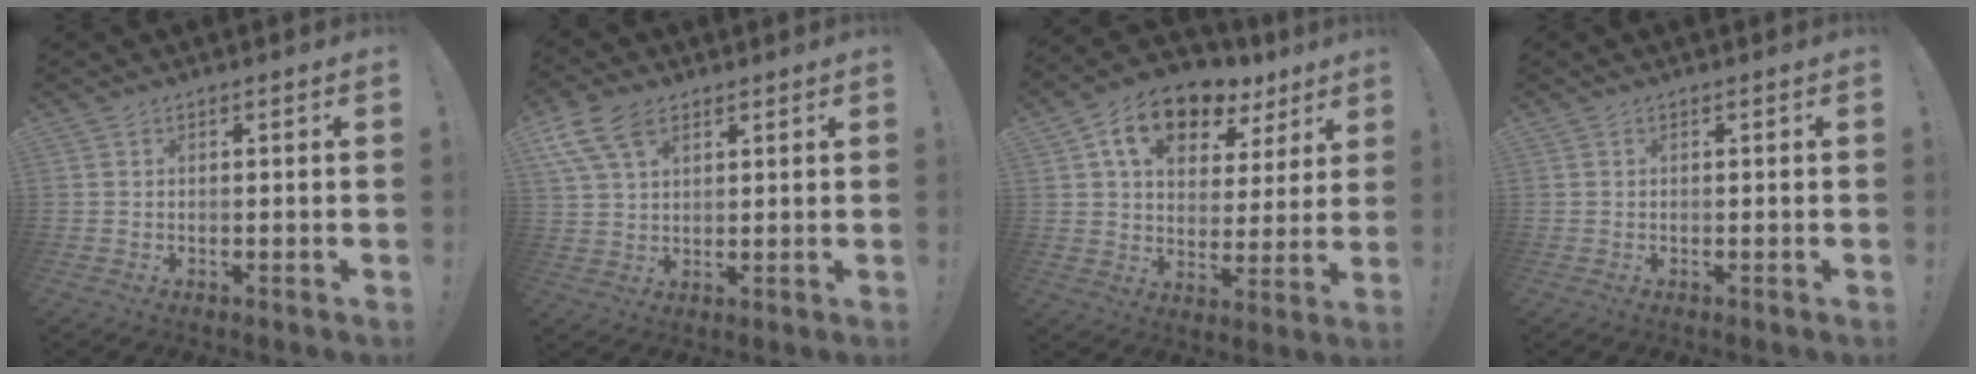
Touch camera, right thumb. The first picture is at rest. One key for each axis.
{"total": 10.9, "fx": 5.7, "fy": 6.3, "fz": 6.8, "tx": -0.135, "ty": -0.014, "tz": 0.109}
{"total": 14.0, "fx": 8.0, "fy": 8.7, "fz": 7.5, "tx": -0.129, "ty": -0.031, "tz": 0.149}
{"total": 0.0}